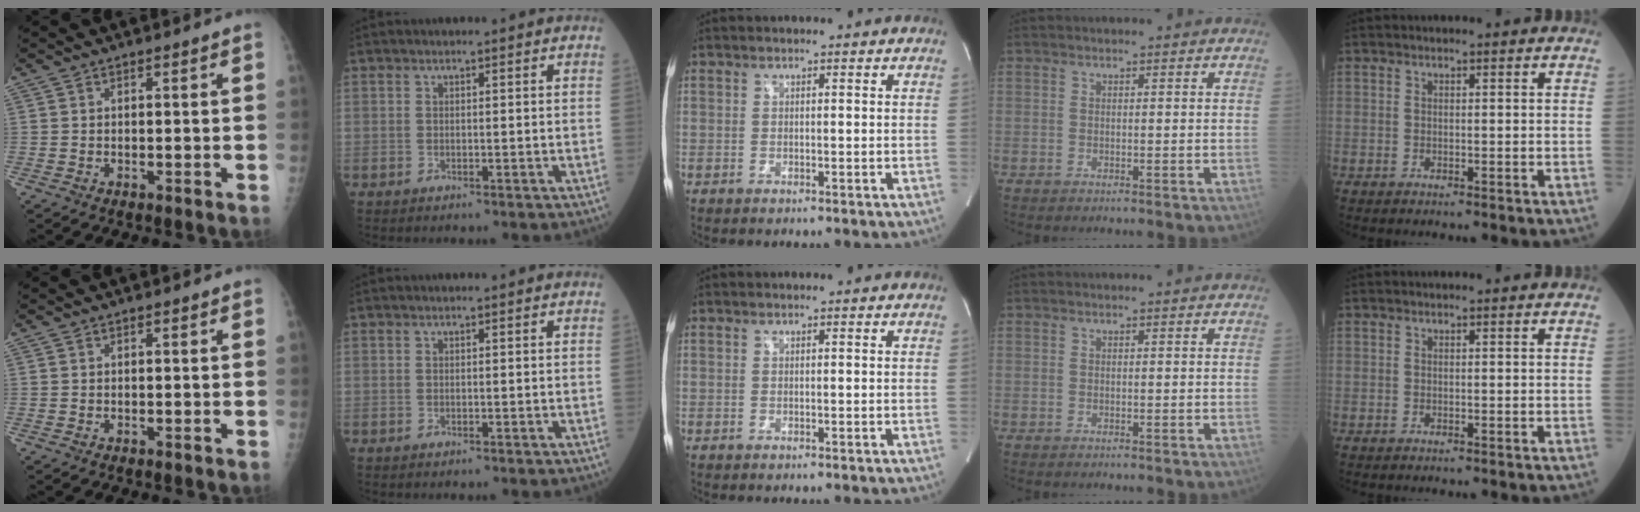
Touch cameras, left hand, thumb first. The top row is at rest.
{}